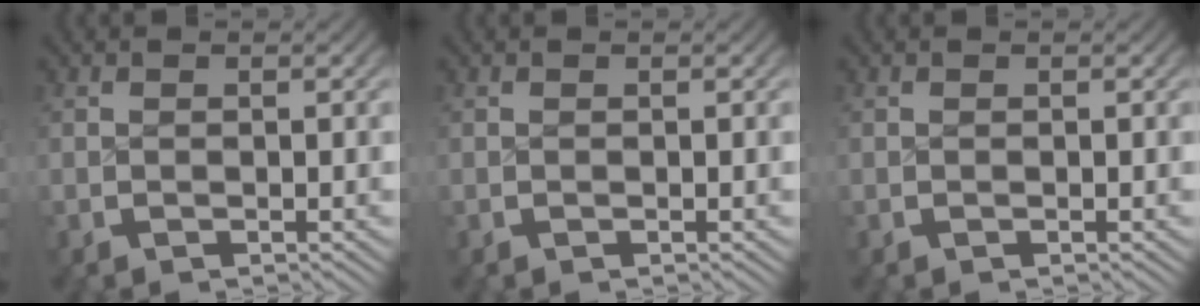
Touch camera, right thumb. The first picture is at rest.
{"total": 0.0}
{"total": 0.0}